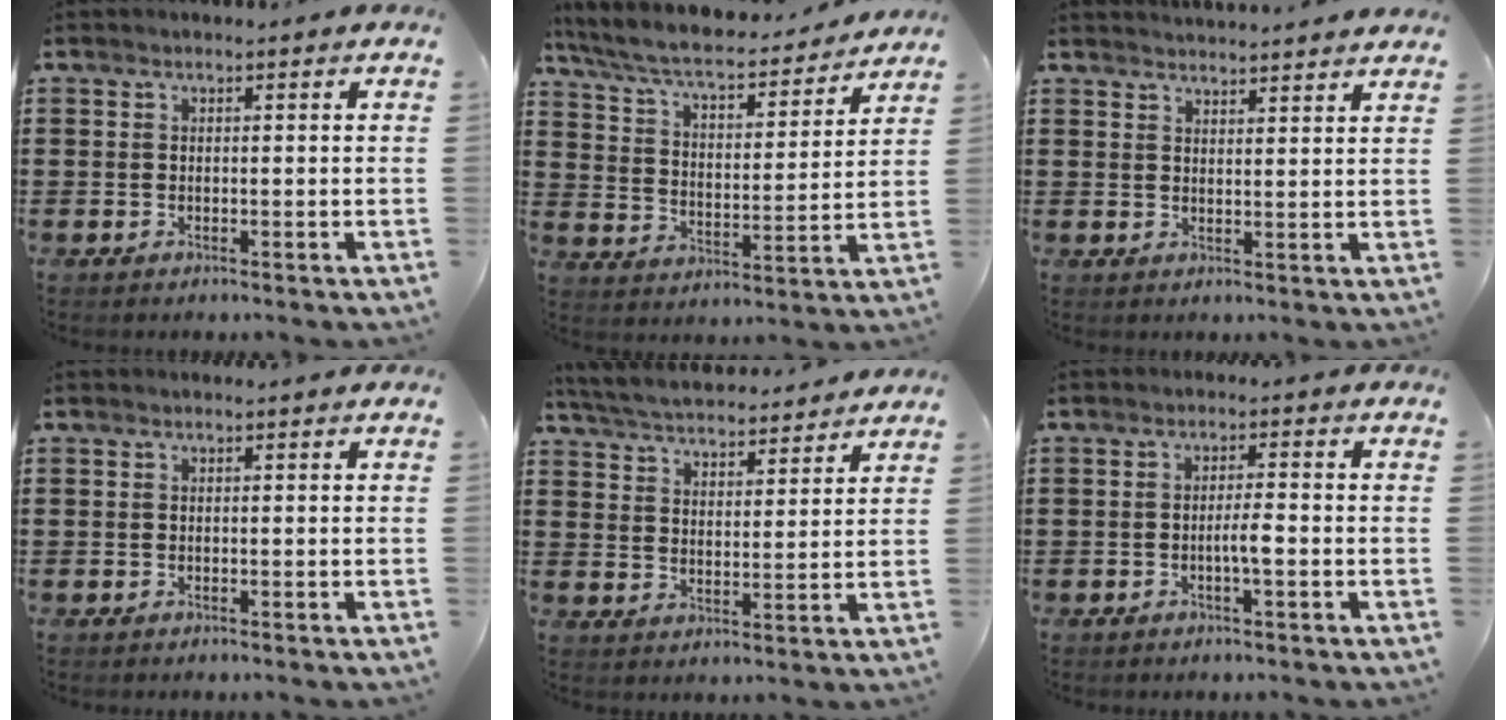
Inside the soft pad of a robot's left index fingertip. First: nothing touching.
{"total": 7.1, "force": [6.2, 0.9, 3.3], "torque": [-0.091, -0.038, 0.103]}
{"total": 2.7, "force": [2.6, -0.4, -0.2], "torque": [-0.005, -0.012, 0.050]}
{"total": 0.0}
{"total": 4.6, "force": [4.6, 0.2, 0.6], "torque": [-0.034, -0.029, 0.078]}
{"total": 3.1, "force": [-0.9, 0.5, 2.9], "torque": [-0.053, 0.003, -0.017]}